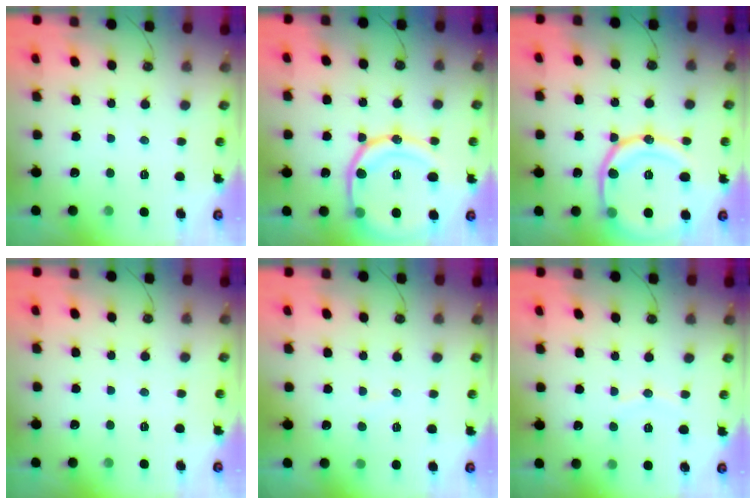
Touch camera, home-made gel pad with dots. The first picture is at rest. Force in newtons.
{"total": 18.7, "press": 18.6, "slide": 1.8}
{"total": 18.7, "press": 18.6, "slide": 1.8}
{"total": 0.0}
{"total": 3.8, "press": 3.7, "slide": 0.9}
{"total": 7.1, "press": 7.1, "slide": 0.5}